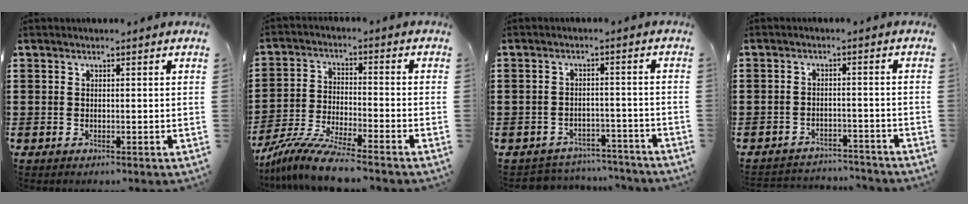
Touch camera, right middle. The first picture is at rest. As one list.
[{"total": 8.5, "force": [-7.6, 0.1, 3.8], "torque": [-0.078, -0.002, -0.147]}, {"total": 3.7, "force": [-3.6, 0.5, -0.1], "torque": [-0.005, 0.002, -0.078]}, {"total": 3.2, "force": [-3.2, 0.4, -0.3], "torque": [-0.002, 0.001, -0.070]}]